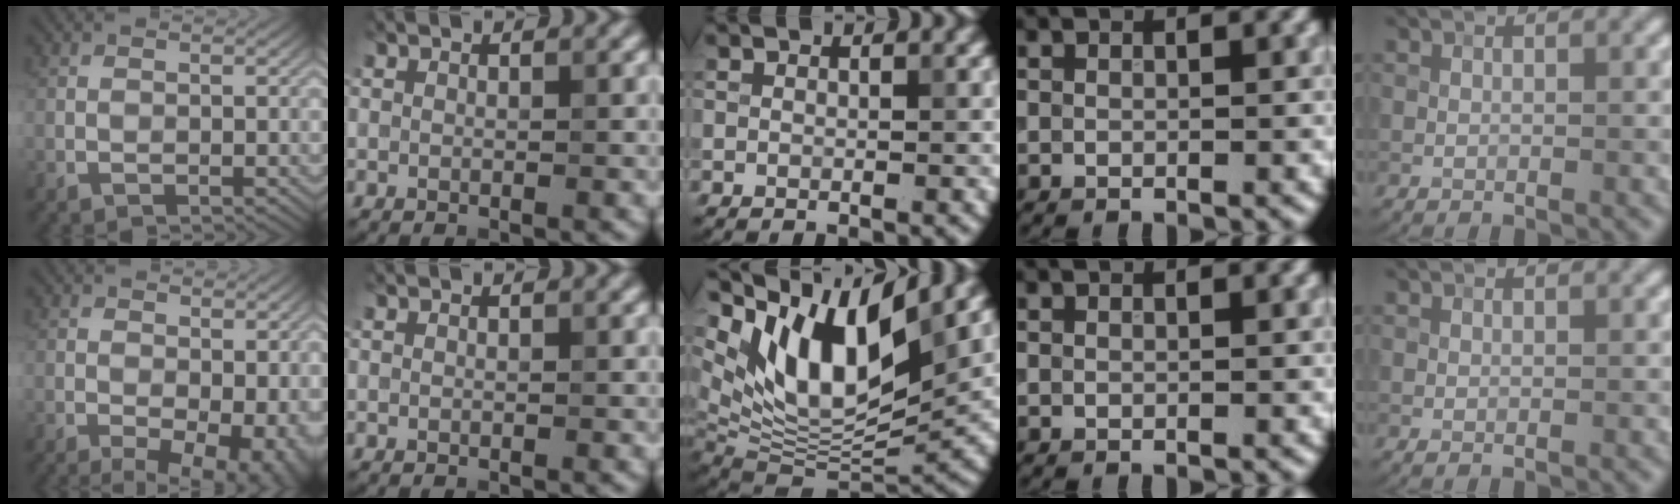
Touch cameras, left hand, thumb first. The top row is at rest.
{"thumb": {"total": 9.4, "force": [-2.5, 4.8, 7.7], "torque": [-0.105, -0.018, -0.026]}, "middle": {"total": 12.7, "force": [6.5, 4.9, 9.7], "torque": [-0.162, 0.002, 0.125]}, "ring": {"total": 1.0, "force": [-0.4, 0.6, 0.7], "torque": [-0.020, -0.003, -0.008]}}